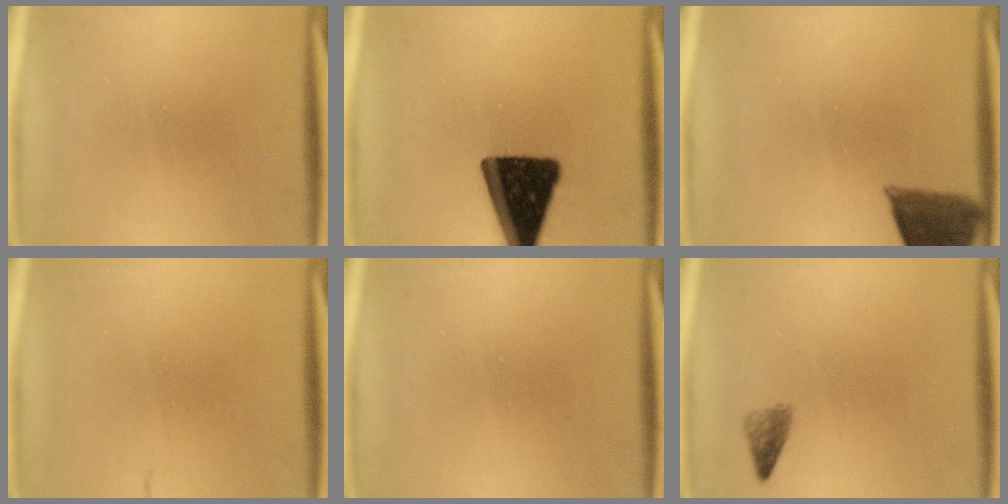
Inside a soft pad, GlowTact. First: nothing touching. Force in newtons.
{"total": 17.7}
{"total": 9.9}
{"total": 1.6}
{"total": 0.0}
{"total": 1.7}